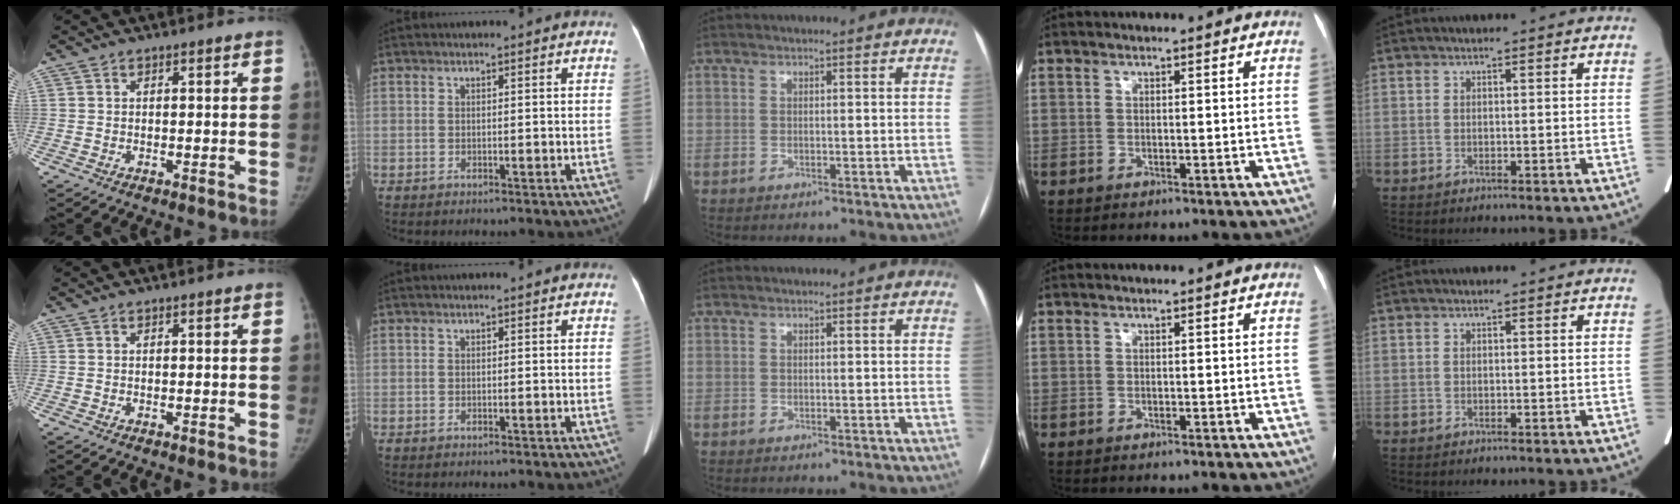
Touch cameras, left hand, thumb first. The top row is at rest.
{}